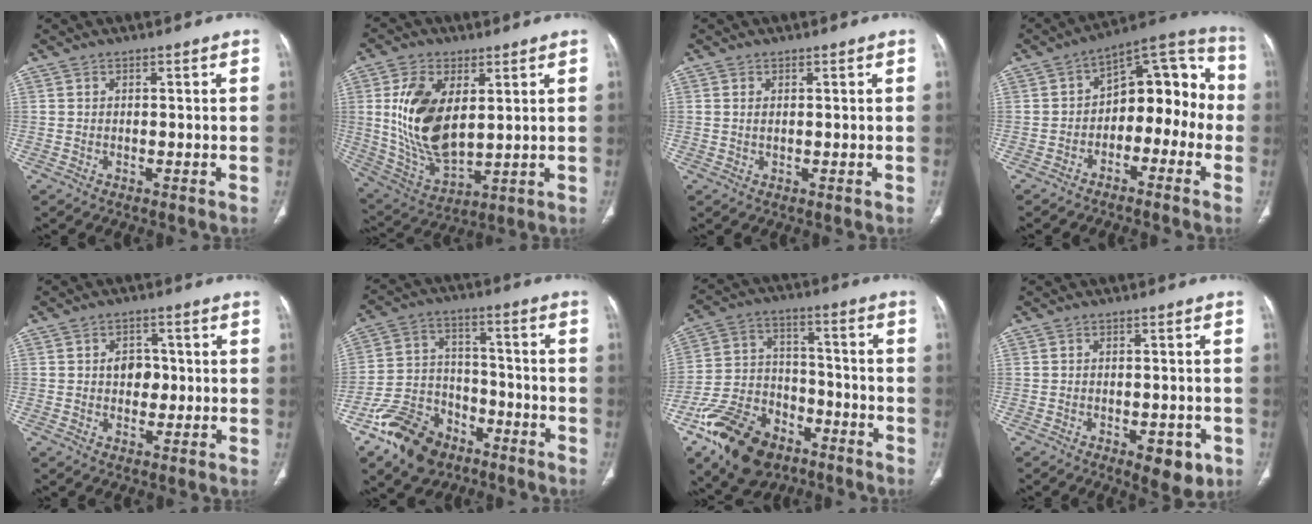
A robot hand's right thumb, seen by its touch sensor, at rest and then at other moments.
{"total": 16.2, "force": [3.4, 9.0, 13.0], "torque": [-0.242, -0.021, 0.080]}
{"total": 0.8, "force": [0.2, 0.4, 0.6], "torque": [-0.017, 0.001, 0.008]}
{"total": 14.5, "force": [-2.9, 9.2, 10.8], "torque": [-0.100, 0.070, -0.052]}
{"total": 4.8, "force": [0.1, 3.6, 3.1], "torque": [-0.020, 0.006, 0.001]}
{"total": 14.3, "force": [-9.2, 9.1, 6.2], "torque": [-0.084, 0.064, -0.163]}
{"total": 18.8, "force": [-11.2, 11.5, 9.7], "torque": [-0.160, 0.067, -0.194]}
{"total": 6.3, "force": [-2.7, 3.0, 4.8], "torque": [-0.043, 0.003, -0.027]}